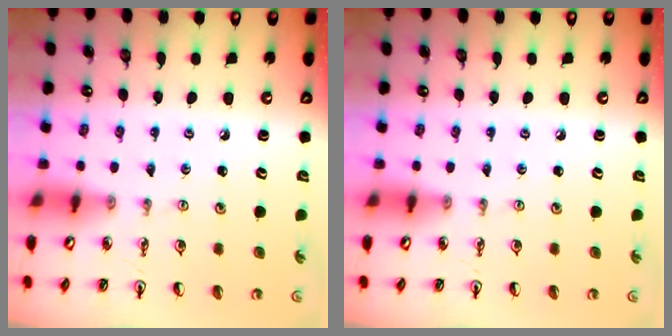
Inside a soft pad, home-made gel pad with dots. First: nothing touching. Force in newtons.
{"total": 0.0}